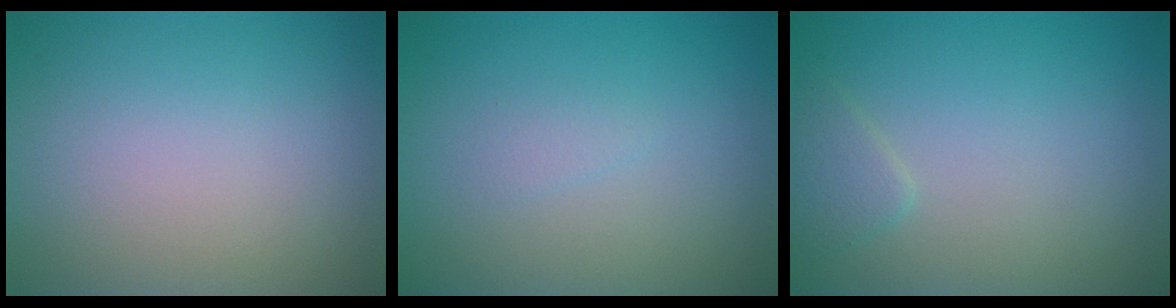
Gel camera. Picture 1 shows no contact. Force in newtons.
{"total": 0.7, "press": 0.7, "slide": 0.1}
{"total": 1.3, "press": 1.3, "slide": 0.1}